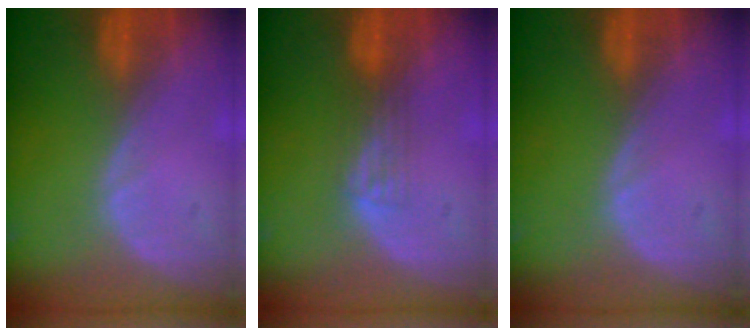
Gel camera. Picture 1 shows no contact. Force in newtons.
{"total": 2.5, "press": 2.2, "slide": 1.3}
{"total": 0.0}